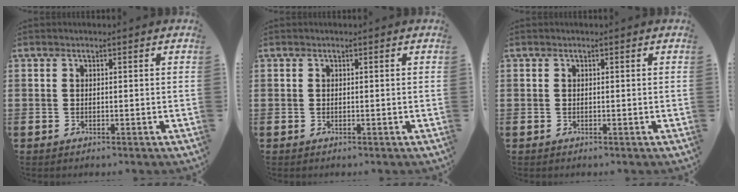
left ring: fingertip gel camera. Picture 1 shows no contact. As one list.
[{"total": 0.0}, {"total": 0.0}]